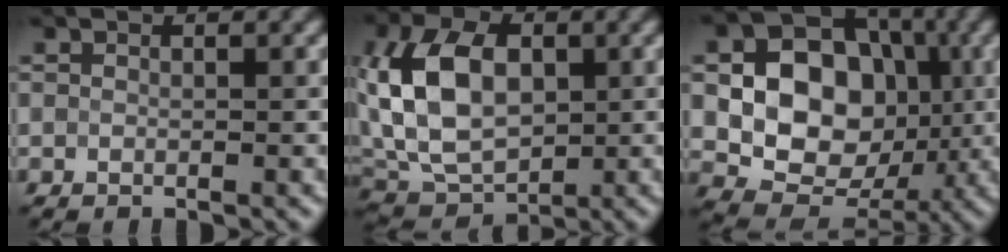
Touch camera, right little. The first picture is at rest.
{"total": 9.2, "force": [1.2, 6.0, 6.8], "torque": [-0.145, 0.016, 0.011]}
{"total": 12.8, "force": [0.4, 10.0, 8.1], "torque": [-0.122, 0.021, -0.007]}